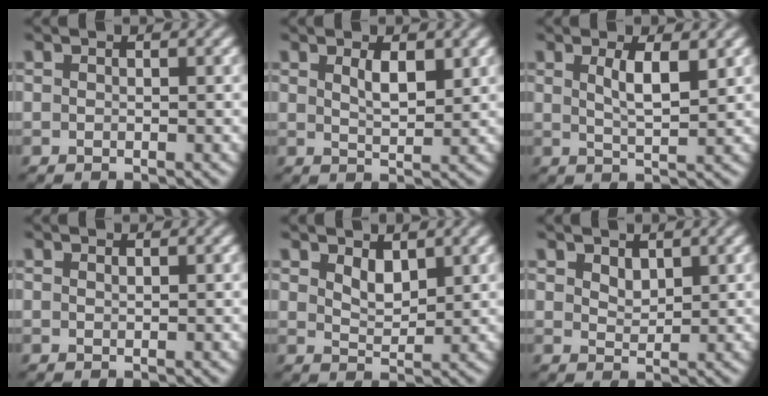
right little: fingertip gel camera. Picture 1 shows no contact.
{"total": 2.0, "force": [1.0, 0.0, 1.8], "torque": [-0.020, -0.012, 0.025]}
{"total": 2.6, "force": [0.8, -0.3, 2.4], "torque": [-0.031, -0.007, 0.021]}
{"total": 0.5, "force": [0.2, -0.5, 0.0], "torque": [0.002, -0.004, 0.007]}
{"total": 2.2, "force": [1.8, 0.3, 1.2], "torque": [-0.011, -0.014, 0.039]}
{"total": 1.7, "force": [1.6, 0.0, 0.6], "torque": [-0.003, -0.011, 0.038]}